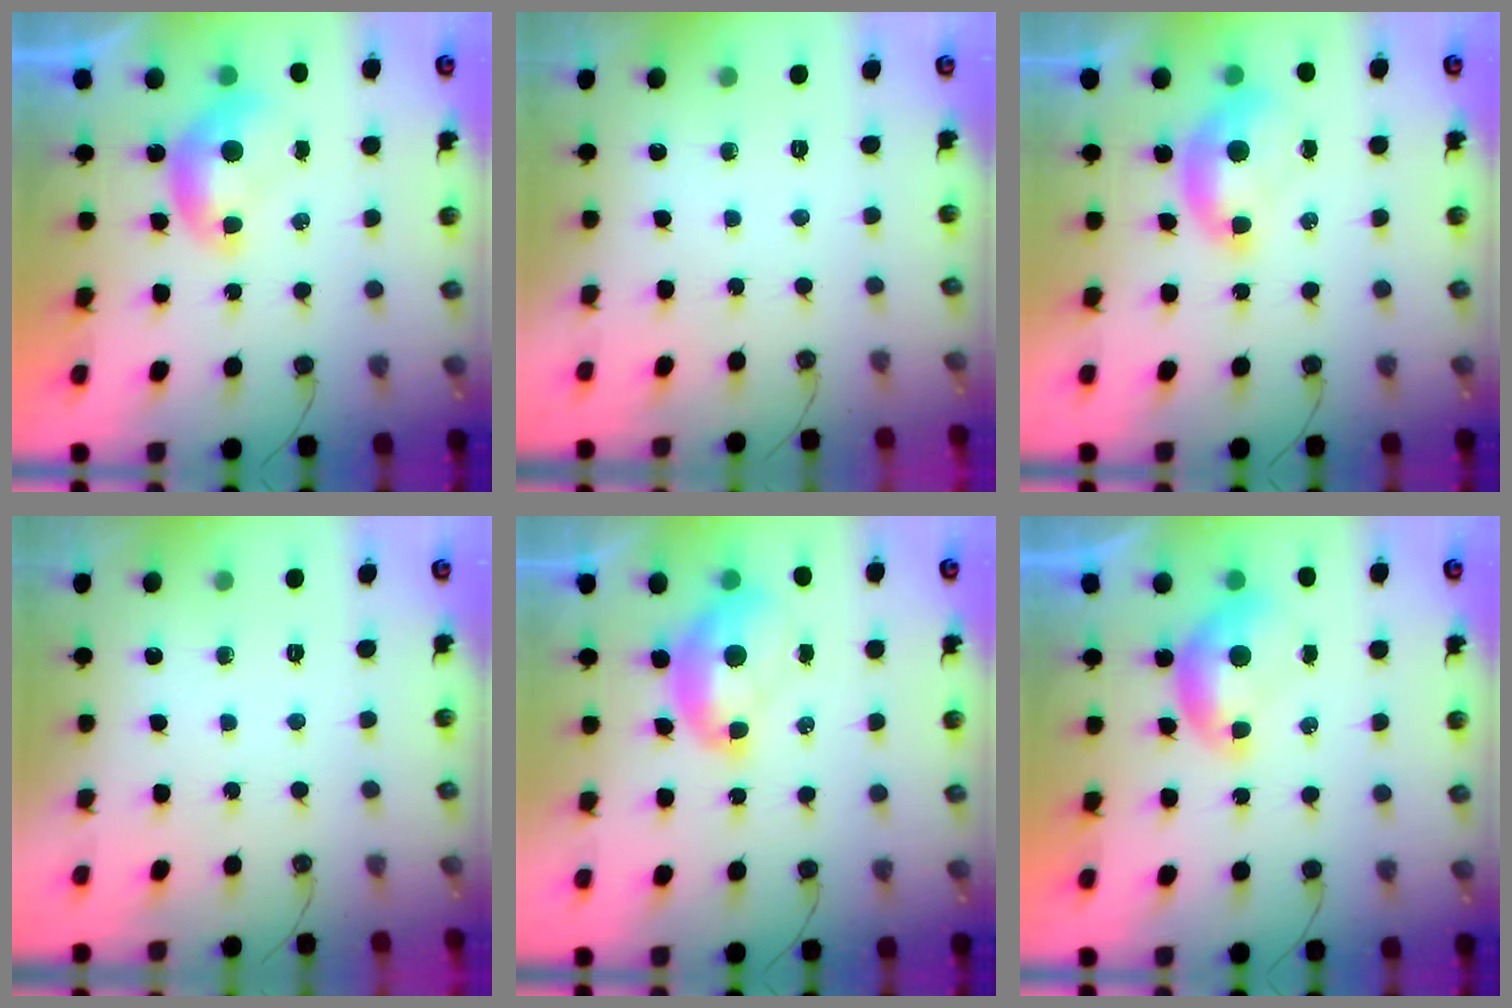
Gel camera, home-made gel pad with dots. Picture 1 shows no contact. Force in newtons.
{"total": 0.0}
{"total": 1.7, "press": 1.6, "slide": 0.7}
{"total": 0.0}
{"total": 2.1, "press": 2.0, "slide": 0.7}
{"total": 0.0}